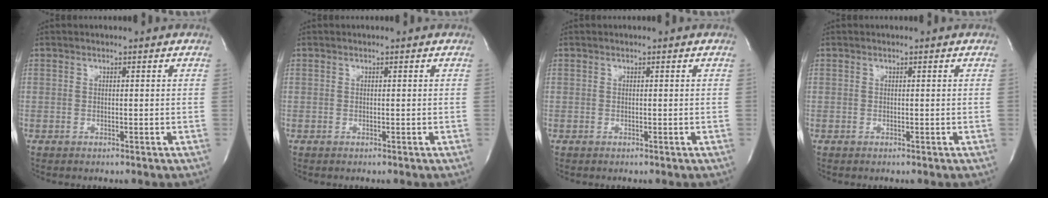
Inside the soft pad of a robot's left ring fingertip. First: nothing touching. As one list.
[{"total": 0.0}, {"total": 0.0}, {"total": 0.0}]